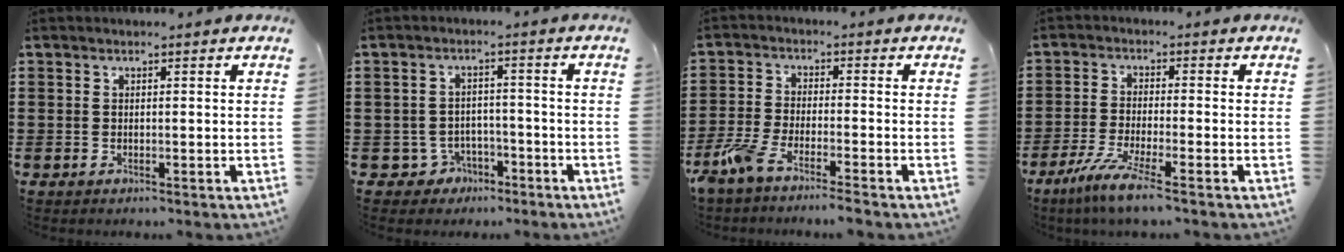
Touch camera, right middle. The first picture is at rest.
{"total": 3.4, "force": [-2.6, 2.1, 0.6], "torque": [-0.029, 0.002, -0.058]}
{"total": 5.4, "force": [-4.7, 0.3, 2.7], "torque": [-0.079, -0.017, -0.097]}
{"total": 5.8, "force": [-4.0, 0.2, 4.1], "torque": [-0.094, -0.019, -0.078]}